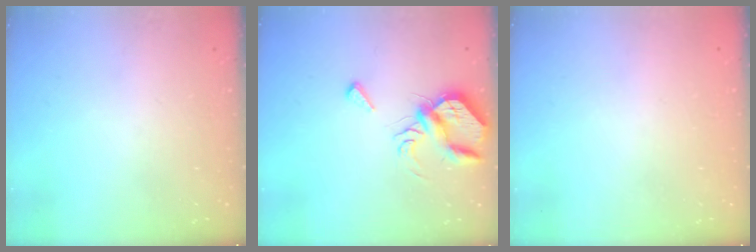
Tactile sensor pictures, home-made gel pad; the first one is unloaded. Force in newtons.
{"total": 7.3, "press": 7.2, "slide": 0.7}
{"total": 1.9, "press": 1.9, "slide": 0.1}